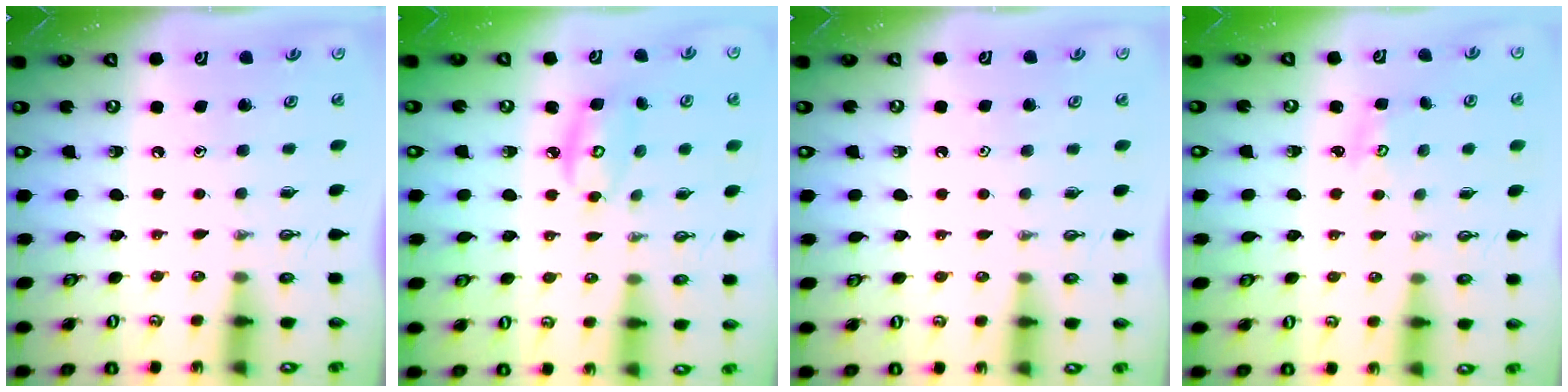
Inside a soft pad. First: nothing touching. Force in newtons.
{"total": 5.9, "press": 5.9, "slide": 0.3}
{"total": 0.6, "press": 0.6, "slide": 0.0}
{"total": 2.0, "press": 1.9, "slide": 0.2}